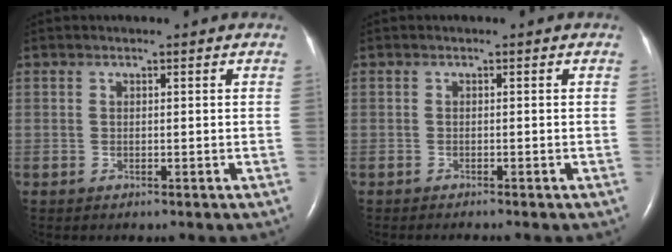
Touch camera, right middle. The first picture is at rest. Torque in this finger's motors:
{"motor_torque": [-0.18, 0.02, -0.03, -0.01]}